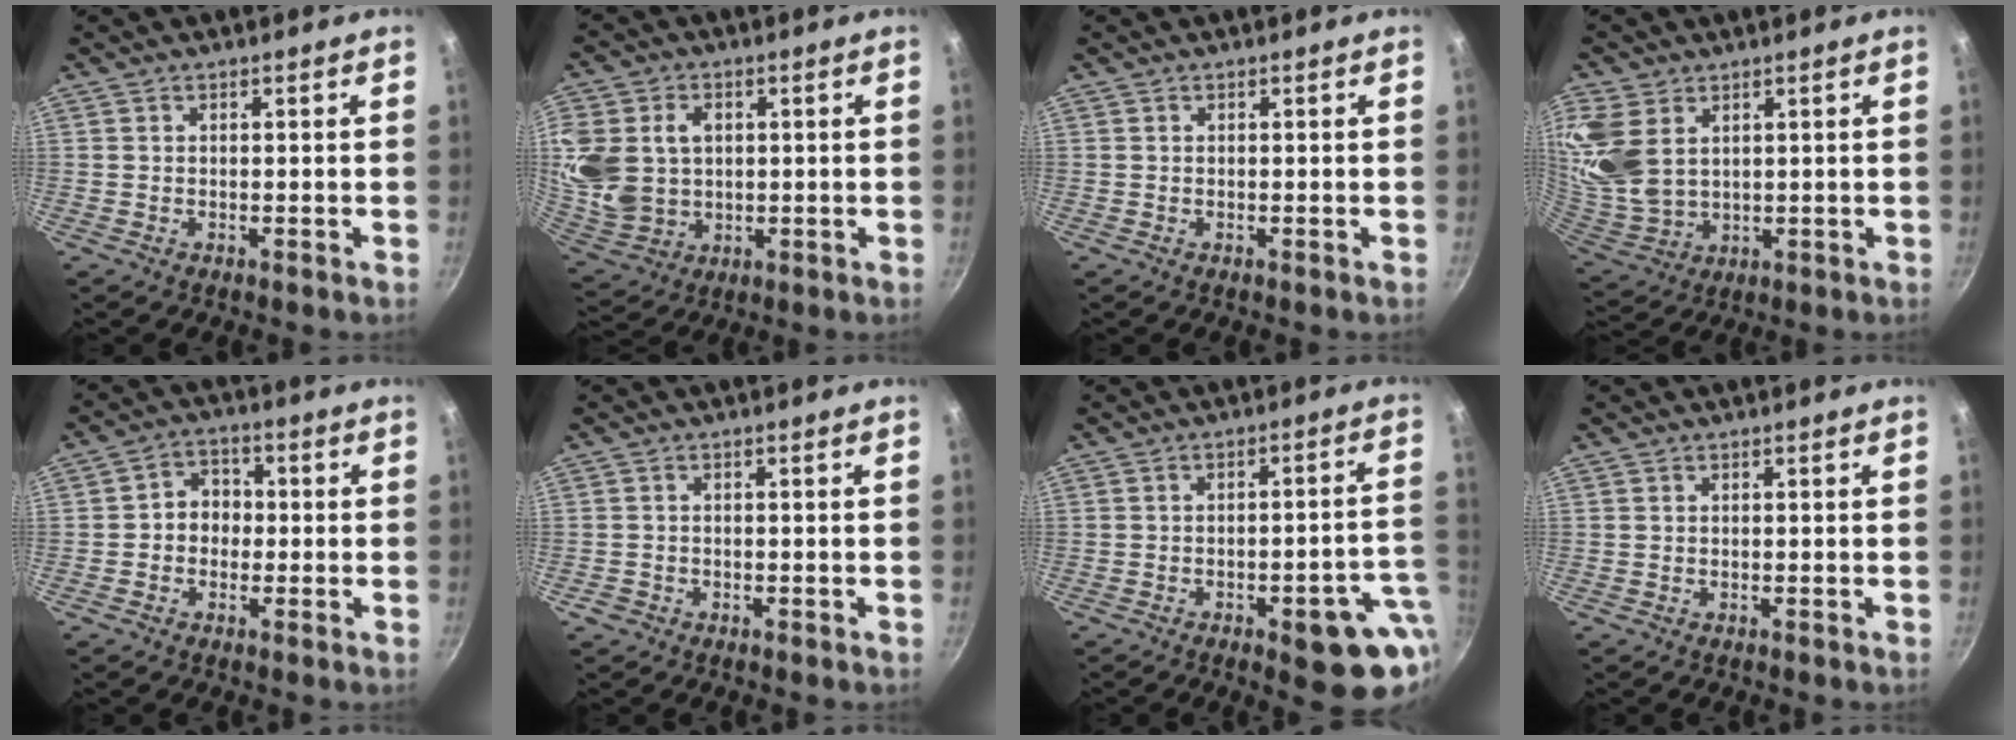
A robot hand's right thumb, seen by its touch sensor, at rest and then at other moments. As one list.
[{"total": 16.6, "force": [2.5, 12.9, 10.1], "torque": [-0.218, -0.004, 0.058]}, {"total": 0.0}, {"total": 14.1, "force": [5.3, 9.6, 8.9], "torque": [-0.191, -0.019, 0.121]}, {"total": 5.6, "force": [-0.5, 4.8, 2.9], "torque": [-0.009, 0.017, -0.018]}, {"total": 1.5, "force": [-0.9, 1.2, 0.3], "torque": [-0.007, 0.005, -0.012]}, {"total": 13.4, "force": [-4.9, 4.9, 11.5], "torque": [-0.090, 0.032, -0.056]}, {"total": 0.0}]